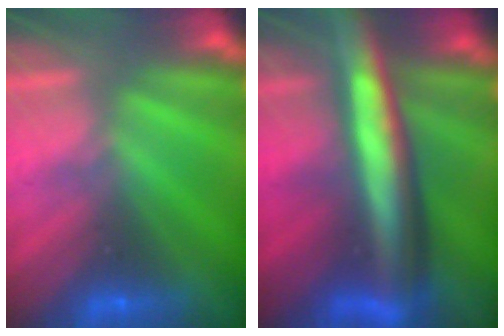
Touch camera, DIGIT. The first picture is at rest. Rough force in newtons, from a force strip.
{"total": 8.6}